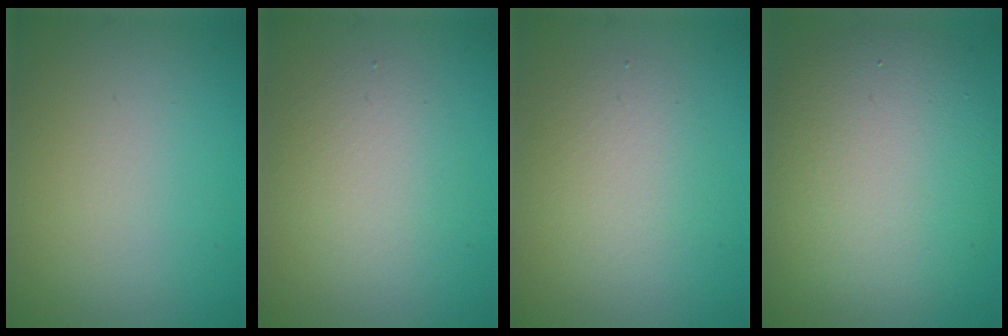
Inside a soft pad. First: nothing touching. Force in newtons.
{"total": 2.9, "press": 2.9, "slide": 0.3}
{"total": 2.9, "press": 2.9, "slide": 0.3}
{"total": 10.7, "press": 10.6, "slide": 0.5}